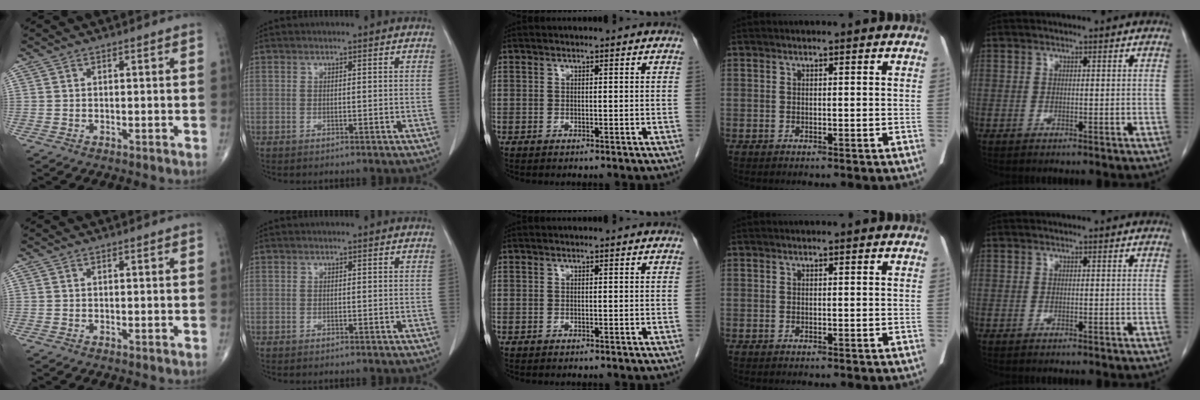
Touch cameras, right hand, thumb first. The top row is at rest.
{}